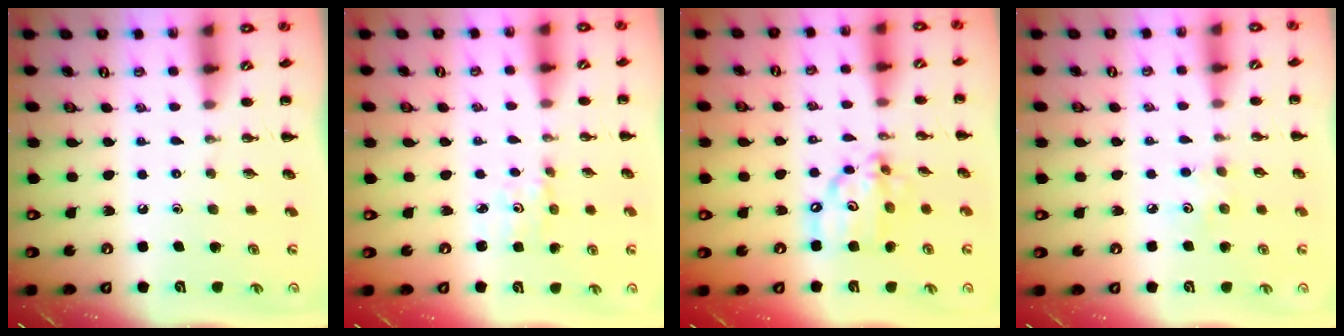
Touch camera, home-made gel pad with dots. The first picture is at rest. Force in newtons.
{"total": 1.6, "press": 1.6, "slide": 0.2}
{"total": 11.5, "press": 11.2, "slide": 2.5}
{"total": 3.4, "press": 3.3, "slide": 0.9}